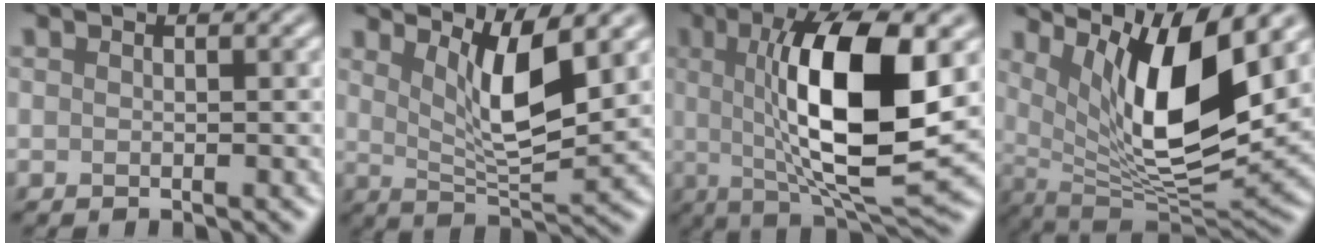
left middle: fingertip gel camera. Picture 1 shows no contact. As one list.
[{"total": 5.9, "force": [2.8, 1.5, 5.0], "torque": [-0.086, -0.014, 0.053]}, {"total": 11.9, "force": [1.3, 3.3, 11.4], "torque": [-0.174, -0.001, 0.026]}, {"total": 10.6, "force": [4.5, 2.8, 9.1], "torque": [-0.154, -0.018, 0.089]}]